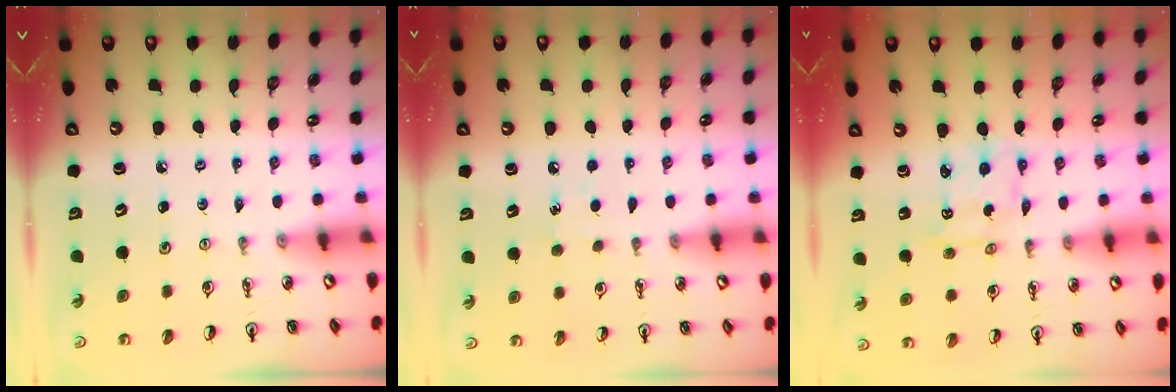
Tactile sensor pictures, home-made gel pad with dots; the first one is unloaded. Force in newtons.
{"total": 5.2, "press": 5.1, "slide": 0.7}
{"total": 1.7, "press": 1.7, "slide": 0.0}